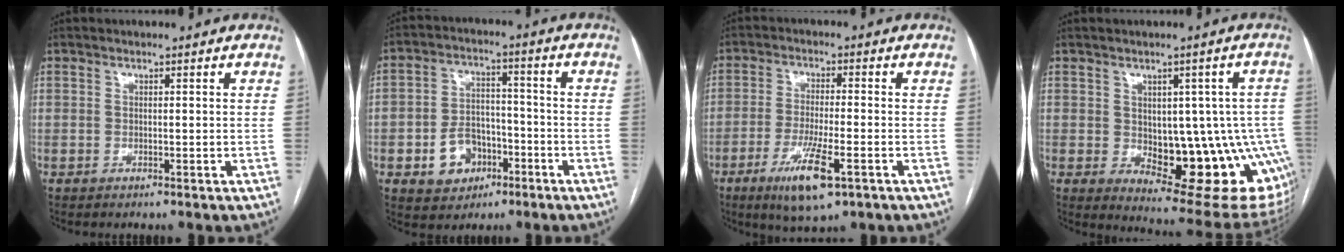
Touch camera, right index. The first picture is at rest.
{"total": 8.4, "force": [-3.4, 6.4, 4.2], "torque": [-0.076, 0.019, -0.048]}
{"total": 9.0, "force": [-4.4, 1.5, 7.7], "torque": [-0.142, -0.019, -0.072]}
{"total": 17.1, "force": [-2.7, 7.7, 15.0], "torque": [-0.129, 0.012, -0.009]}